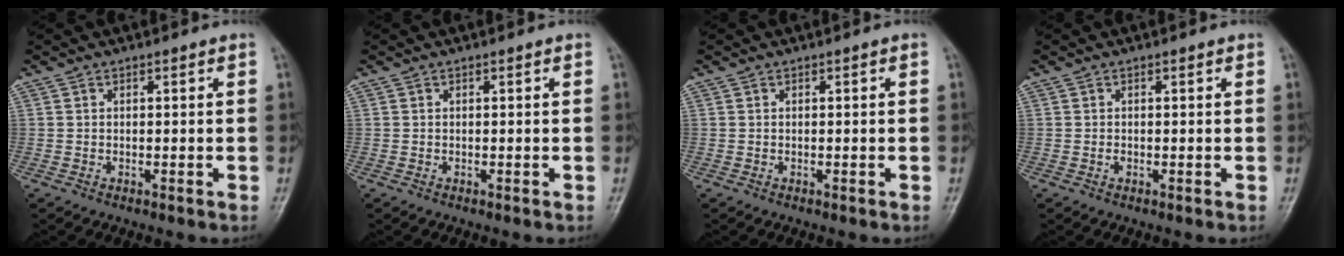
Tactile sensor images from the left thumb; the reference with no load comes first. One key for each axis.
{"total": 0.0}
{"total": 0.0}
{"total": 0.7, "fx": 0.1, "fy": 0.5, "fz": 0.5, "tx": -0.005, "ty": 0.001, "tz": 0.001}